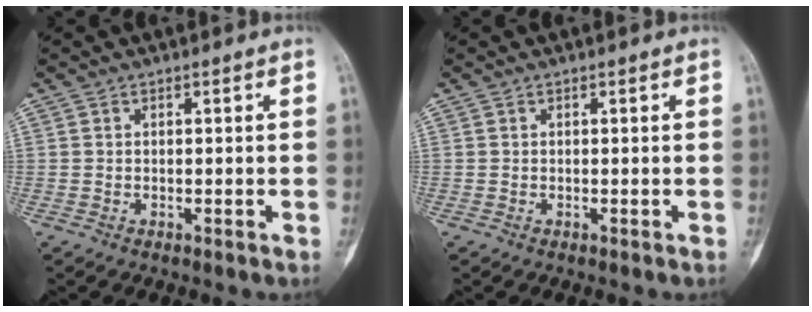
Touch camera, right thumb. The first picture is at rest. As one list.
[{"total": 0.0}]